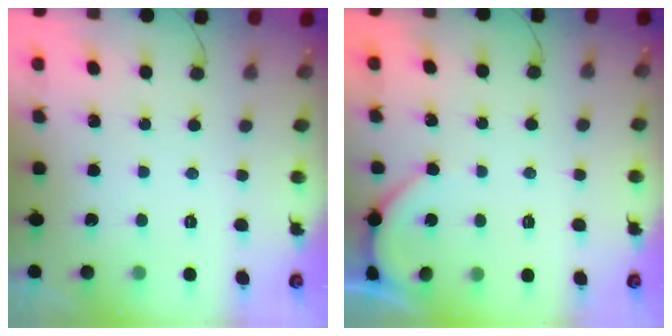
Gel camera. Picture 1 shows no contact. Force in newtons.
{"total": 2.8, "press": 2.8, "slide": 0.4}